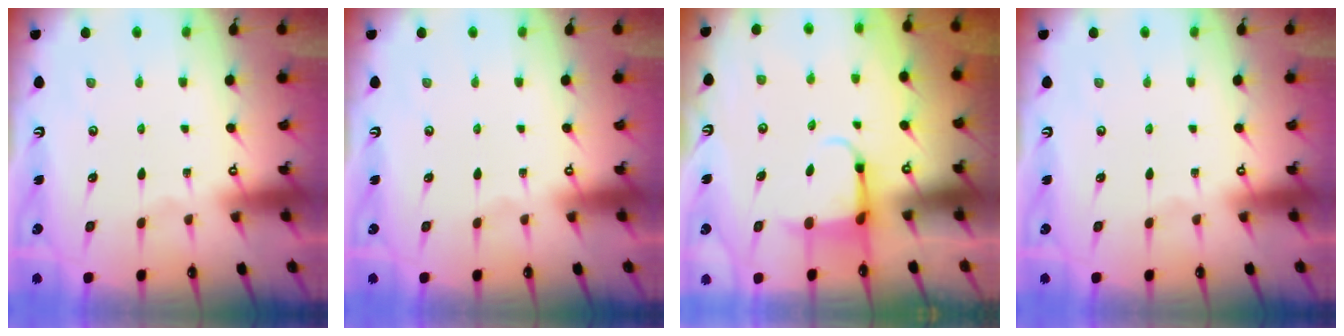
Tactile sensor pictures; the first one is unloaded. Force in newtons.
{"total": 0.0}
{"total": 3.9, "press": 3.8, "slide": 0.9}
{"total": 0.0}